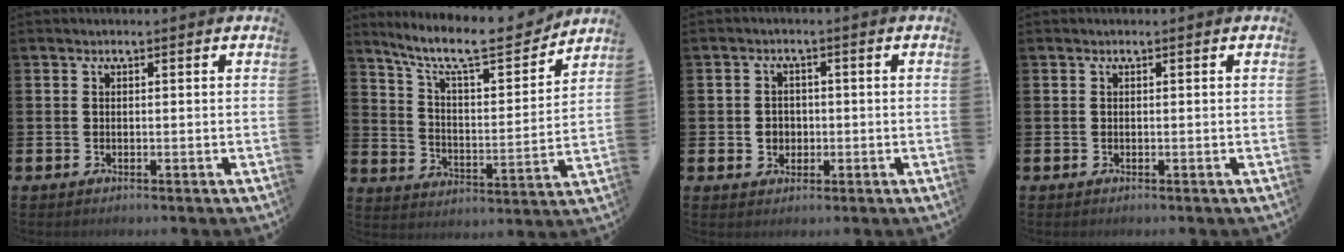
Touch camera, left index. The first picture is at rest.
{"total": 11.2, "force": [9.8, 2.2, 5.0], "torque": [-0.122, -0.063, 0.165]}
{"total": 2.4, "force": [-0.2, 2.3, 0.7], "torque": [-0.012, 0.006, -0.011]}
{"total": 0.0}